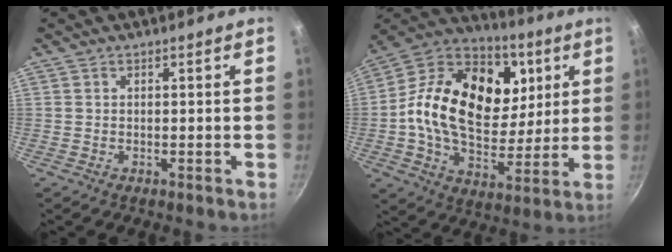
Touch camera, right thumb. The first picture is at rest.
{"total": 26.9, "force": [5.7, 18.1, 19.1], "torque": [-0.310, -0.008, 0.081]}